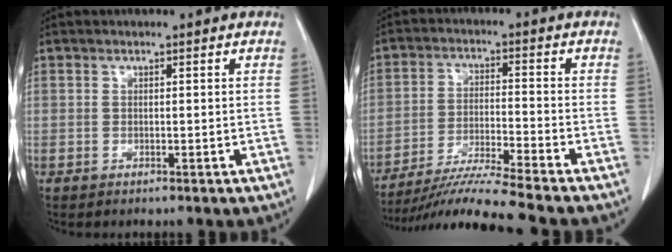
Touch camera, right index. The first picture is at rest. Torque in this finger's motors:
{"motor_torque": [1.05, -1.09, 0.29, 0.14]}